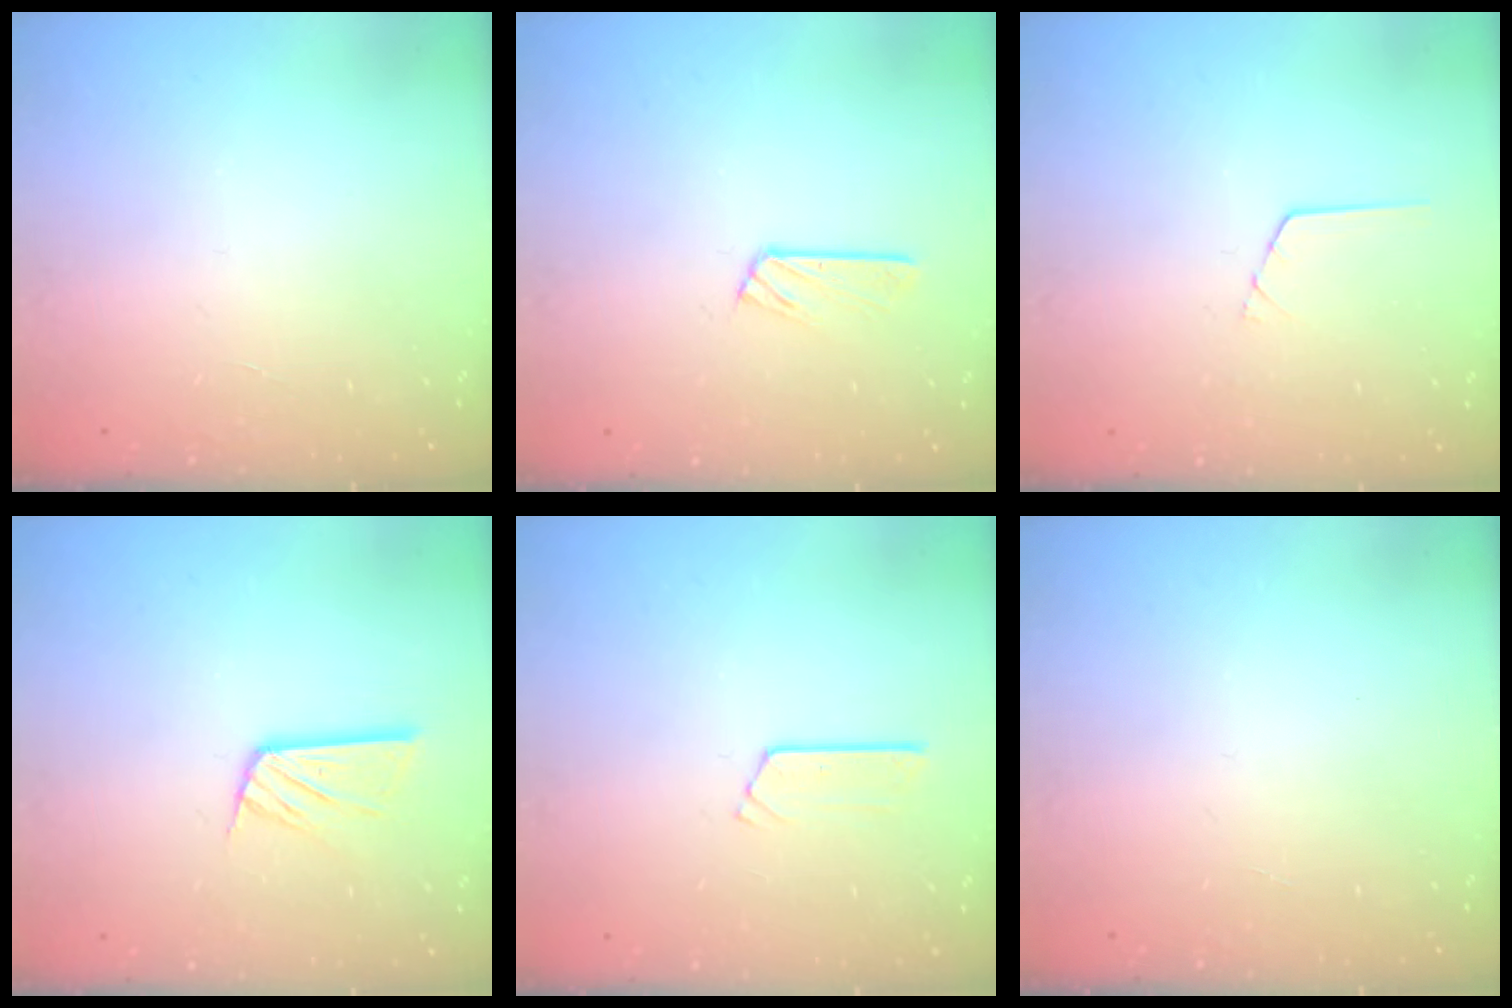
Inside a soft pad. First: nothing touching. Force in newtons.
{"total": 3.4, "press": 3.3, "slide": 0.4}
{"total": 0.5, "press": 0.5, "slide": 0.2}
{"total": 10.4, "press": 10.3, "slide": 1.0}
{"total": 2.7, "press": 2.7, "slide": 0.2}
{"total": 0.0}